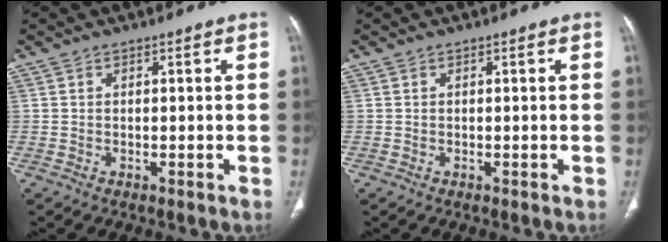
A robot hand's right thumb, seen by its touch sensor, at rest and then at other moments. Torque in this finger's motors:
{"motor_torque": [0.00, 0.00, -0.01, 0.01, 0.01]}